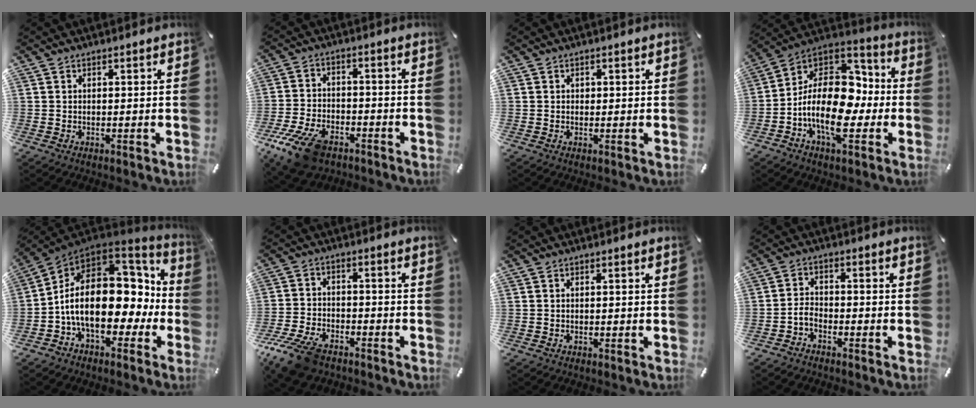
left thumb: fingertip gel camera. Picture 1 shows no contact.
{"total": 12.0, "force": [-7.6, 6.3, 6.8], "torque": [-0.137, 0.036, -0.136]}
{"total": 0.7, "force": [0.1, 0.7, 0.2], "torque": [0.002, -0.001, -0.001]}
{"total": 20.3, "force": [-4.1, 13.1, 15.0], "torque": [-0.283, 0.007, -0.066]}
{"total": 19.4, "force": [-0.5, 12.8, 14.6], "torque": [-0.269, -0.013, 0.001]}
{"total": 9.9, "force": [-7.0, 5.0, 5.0], "torque": [-0.107, 0.031, -0.131]}
{"total": 0.0}
{"total": 3.4, "force": [-2.3, 2.0, 1.7], "torque": [-0.043, 0.010, -0.047]}